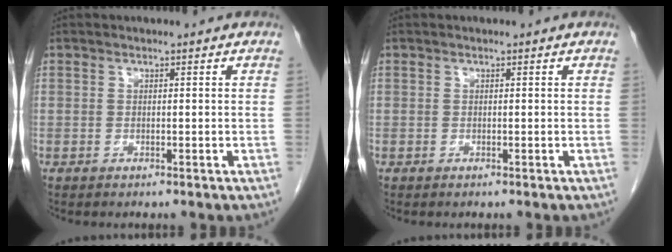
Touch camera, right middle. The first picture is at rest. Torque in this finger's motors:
{"motor_torque": [0.24, -0.01, 0.07, 0.01]}